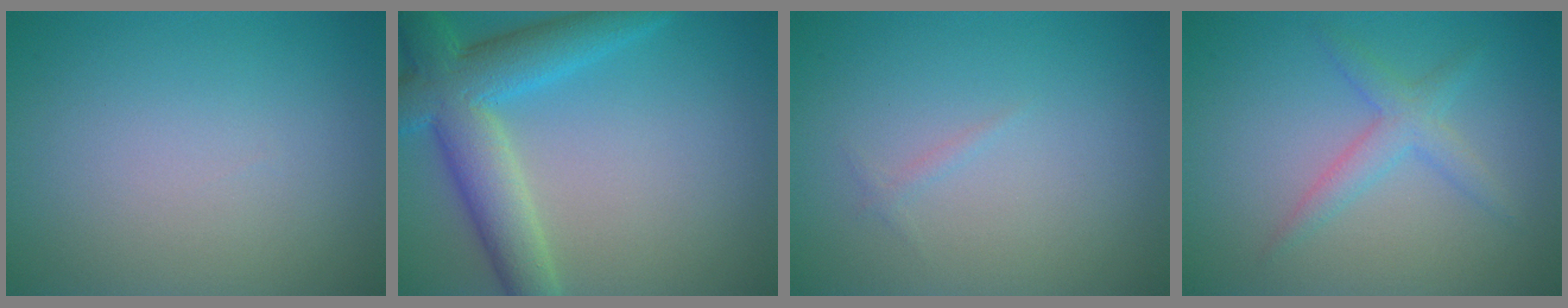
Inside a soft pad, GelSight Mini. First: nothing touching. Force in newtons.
{"total": 7.4, "press": 7.4, "slide": 0.4}
{"total": 0.5, "press": 0.5, "slide": 0.0}
{"total": 2.3, "press": 2.3, "slide": 0.2}